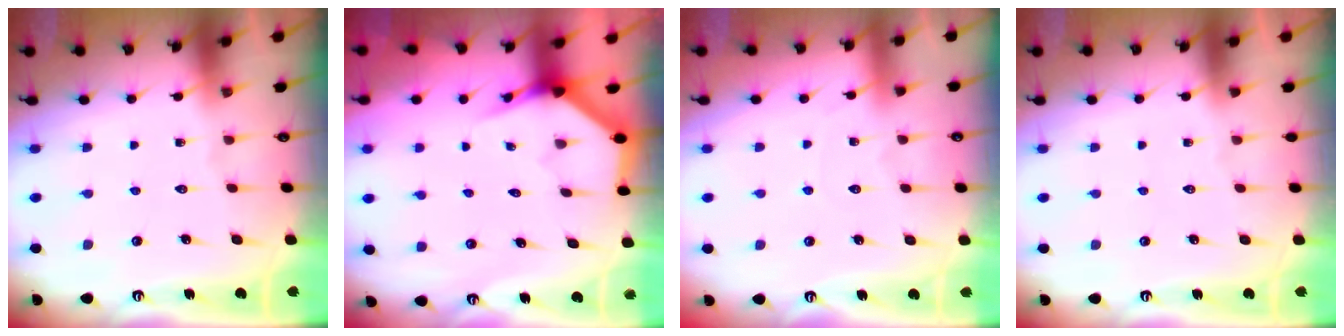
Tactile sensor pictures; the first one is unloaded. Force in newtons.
{"total": 3.8, "press": 3.8, "slide": 0.2}
{"total": 3.0, "press": 2.9, "slide": 0.4}
{"total": 0.0}